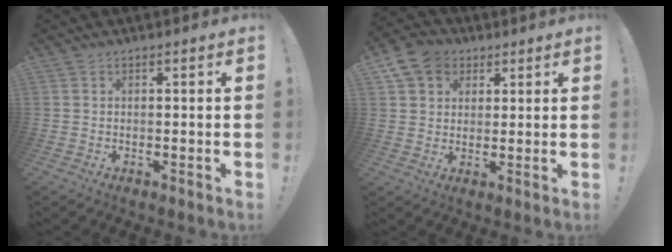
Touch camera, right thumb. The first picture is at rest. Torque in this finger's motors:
{"motor_torque": [0.59, 1.51, 0.07, 0.07, 0.13]}